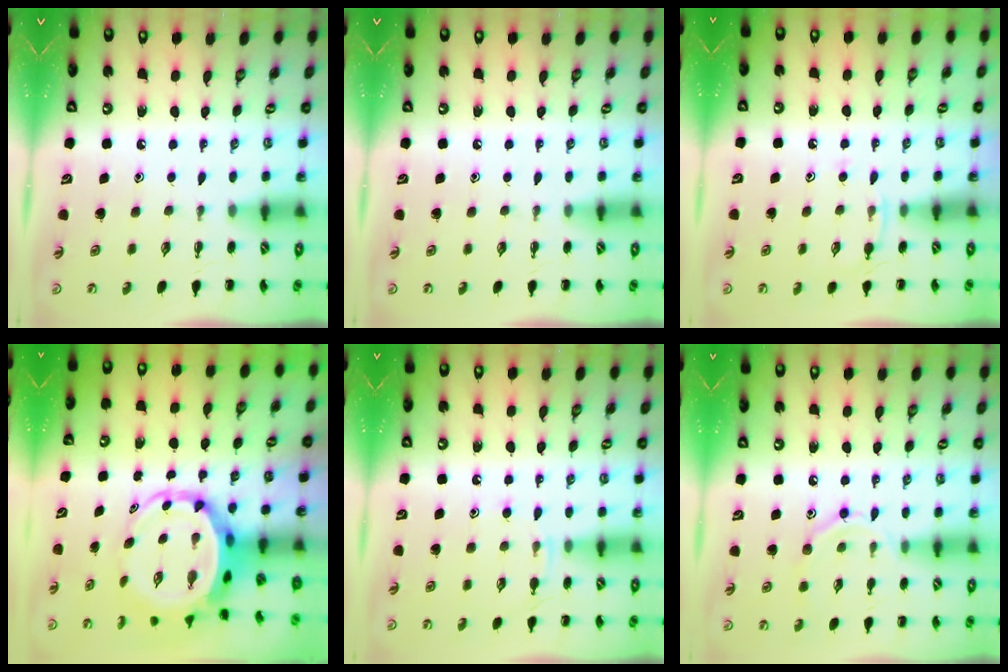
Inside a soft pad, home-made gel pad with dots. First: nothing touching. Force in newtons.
{"total": 0.0}
{"total": 5.9, "press": 5.8, "slide": 1.4}
{"total": 7.8, "press": 7.5, "slide": 2.0}
{"total": 6.5, "press": 6.2, "slide": 1.8}
{"total": 9.8, "press": 9.7, "slide": 1.3}